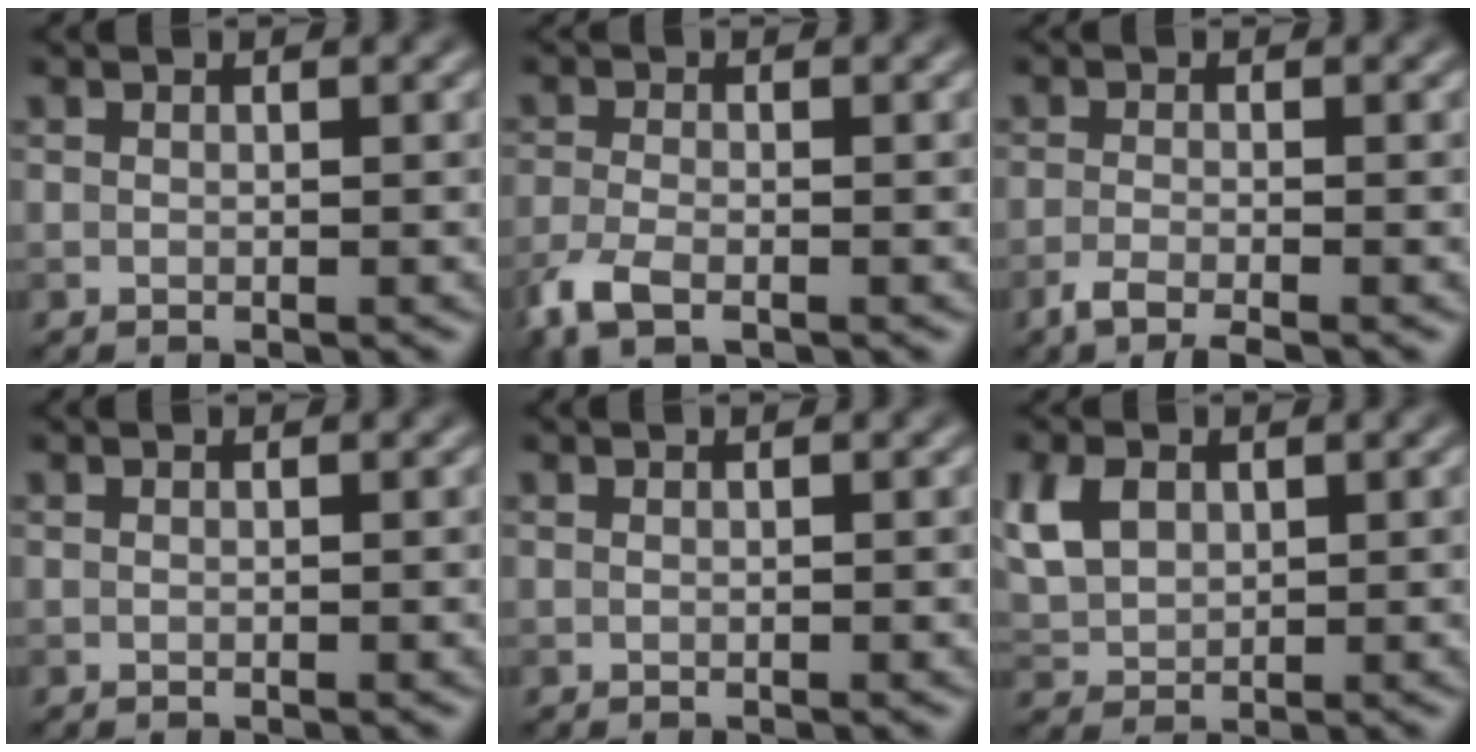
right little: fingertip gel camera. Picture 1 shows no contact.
{"total": 3.9, "force": [-2.4, 1.7, 2.6], "torque": [-0.063, -0.011, -0.055]}
{"total": 2.6, "force": [-1.9, 0.6, 1.8], "torque": [-0.039, -0.007, -0.044]}
{"total": 0.0}
{"total": 0.0}
{"total": 4.6, "force": [1.4, 3.2, 2.9], "torque": [-0.076, 0.007, 0.025]}